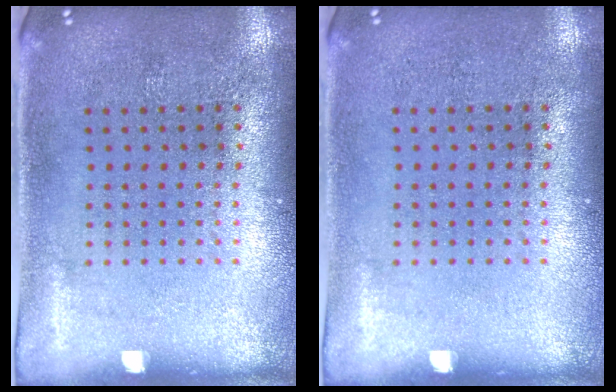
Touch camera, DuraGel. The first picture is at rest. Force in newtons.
{"total": 0.0}